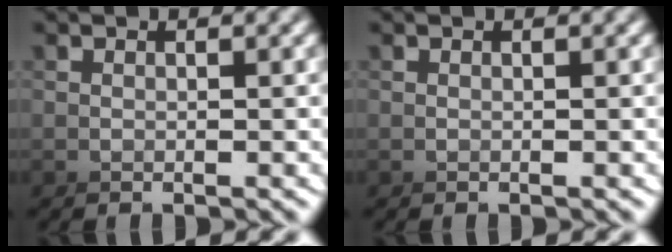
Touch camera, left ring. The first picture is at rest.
{"total": 0.0}